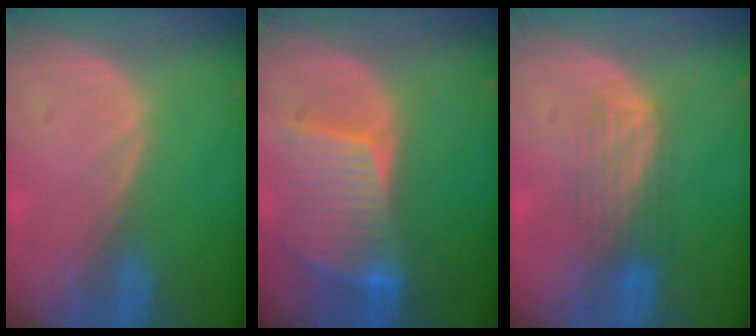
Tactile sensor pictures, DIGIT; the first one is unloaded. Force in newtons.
{"total": 9.0, "press": 8.0, "slide": 4.1}
{"total": 4.2, "press": 4.2, "slide": 0.1}